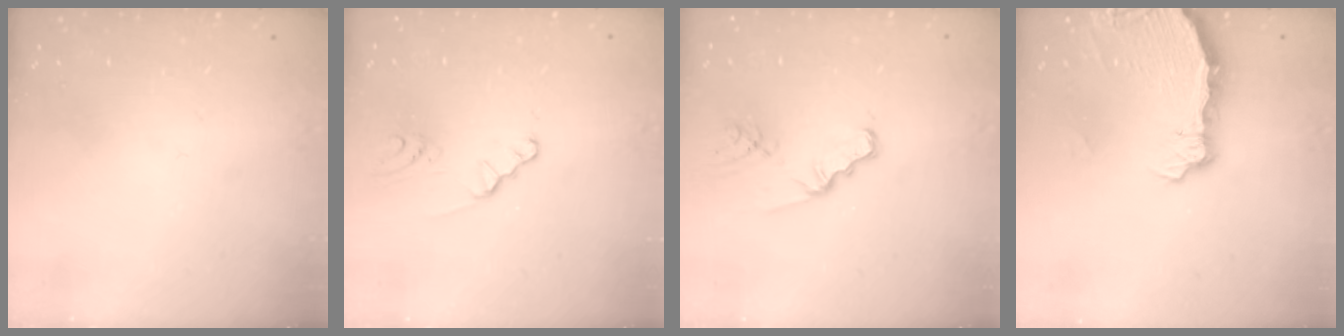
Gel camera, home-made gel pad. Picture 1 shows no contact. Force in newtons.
{"total": 2.1, "press": 2.1, "slide": 0.3}
{"total": 2.6, "press": 2.6, "slide": 0.3}
{"total": 7.0, "press": 6.1, "slide": 3.5}